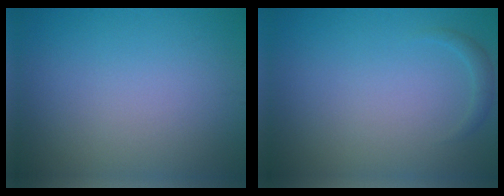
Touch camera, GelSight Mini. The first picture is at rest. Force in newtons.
{"total": 0.9, "press": 0.9, "slide": 0.1}